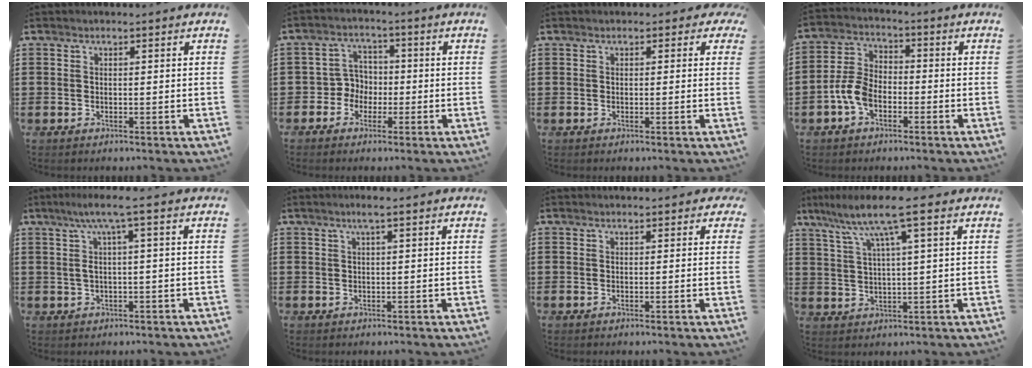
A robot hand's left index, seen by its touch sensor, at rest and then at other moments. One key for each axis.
{"total": 4.2, "fx": -1.6, "fy": 3.8, "fz": 1.0, "tx": -0.033, "ty": 0.011, "tz": -0.035}
{"total": 0.9, "fx": 0.1, "fy": 0.6, "fz": 0.6, "tx": -0.014, "ty": 0.006, "tz": 0.001}
{"total": 5.7, "fx": -2.5, "fy": 3.4, "fz": 3.9, "tx": -0.109, "ty": 0.001, "tz": -0.058}
{"total": 4.6, "fx": 1.0, "fy": -0.2, "fz": 4.5, "tx": -0.096, "ty": 0.000, "tz": 0.009}
{"total": 1.8, "fx": 0.8, "fy": 0.0, "fz": 1.6, "tx": -0.032, "ty": 0.001, "tz": 0.014}
{"total": 0.7, "fx": 0.5, "fy": 0.3, "fz": 0.4, "tx": -0.007, "ty": 0.005, "tz": 0.009}
{"total": 7.9, "fx": 4.4, "fy": 0.2, "fz": 6.6, "tx": -0.140, "ty": -0.008, "tz": 0.071}